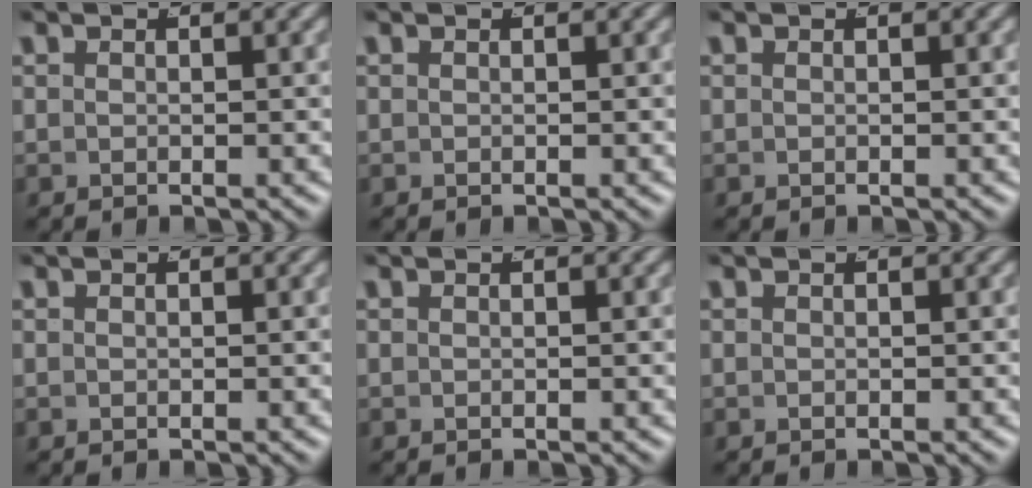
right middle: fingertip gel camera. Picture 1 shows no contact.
{"total": 0.0}
{"total": 0.0}
{"total": 0.0}
{"total": 0.0}
{"total": 0.0}